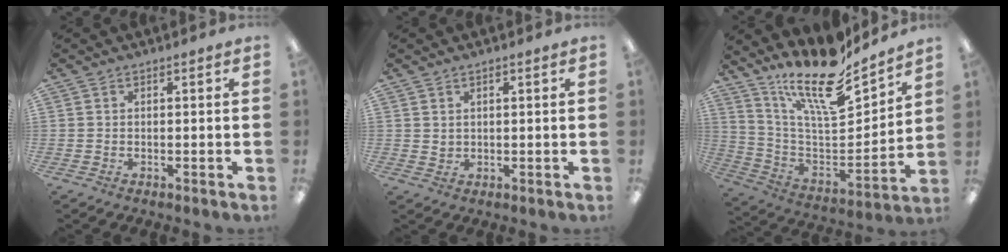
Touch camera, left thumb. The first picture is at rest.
{"total": 1.3, "force": [0.8, 0.9, 0.3], "torque": [-0.007, 0.002, 0.015]}
{"total": 19.2, "force": [15.1, 5.1, 10.8], "torque": [-0.198, -0.110, 0.257]}